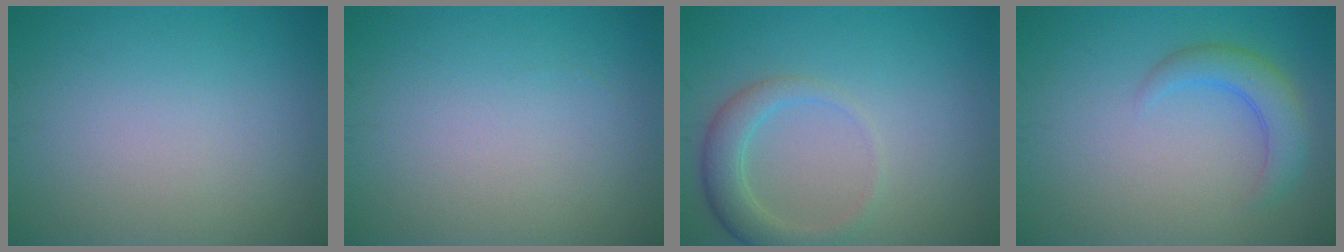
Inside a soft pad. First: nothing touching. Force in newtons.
{"total": 0.0}
{"total": 3.2, "press": 3.2, "slide": 0.2}
{"total": 3.1, "press": 3.1, "slide": 0.1}